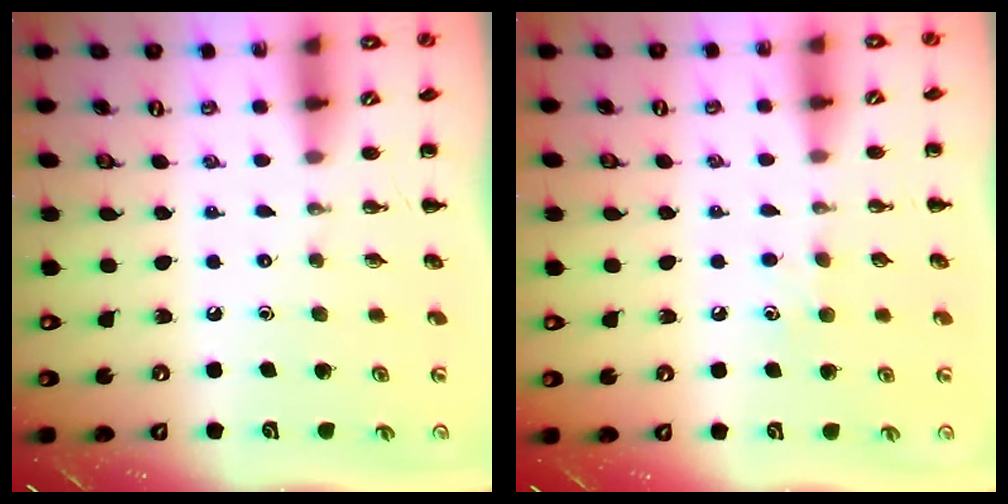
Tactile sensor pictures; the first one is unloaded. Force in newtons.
{"total": 4.8, "press": 4.6, "slide": 1.4}